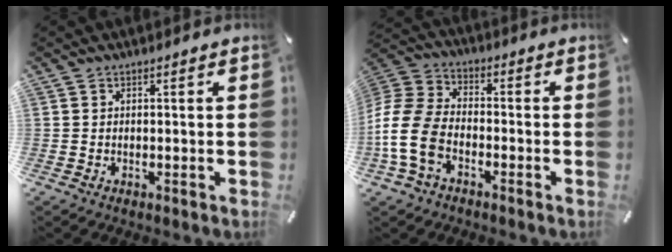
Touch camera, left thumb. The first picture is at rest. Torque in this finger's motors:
{"motor_torque": [1.76, 2.93, 0.37, 0.27, 0.22]}